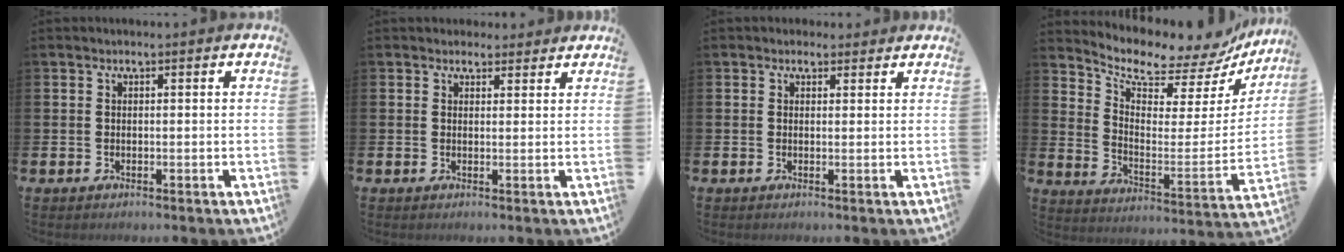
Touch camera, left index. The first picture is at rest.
{"total": 2.2, "force": [2.0, 0.9, -0.1], "torque": [0.019, -0.009, 0.034]}
{"total": 1.4, "force": [1.1, 0.9, 0.0], "torque": [0.009, 0.003, 0.018]}
{"total": 8.2, "force": [7.4, 2.7, 2.2], "torque": [-0.070, -0.068, 0.122]}